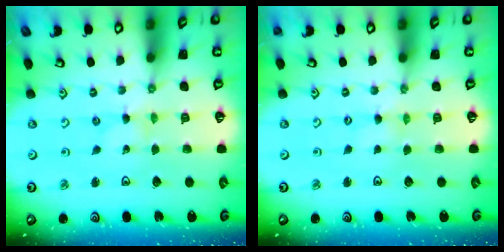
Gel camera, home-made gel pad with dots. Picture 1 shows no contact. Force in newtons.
{"total": 0.7, "press": 0.7, "slide": 0.1}